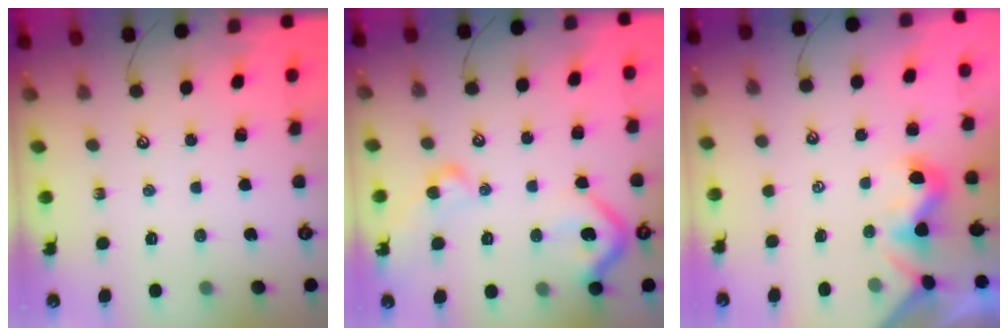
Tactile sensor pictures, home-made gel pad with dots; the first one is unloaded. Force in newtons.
{"total": 12.1, "press": 12.0, "slide": 1.8}
{"total": 1.1, "press": 1.0, "slide": 0.5}